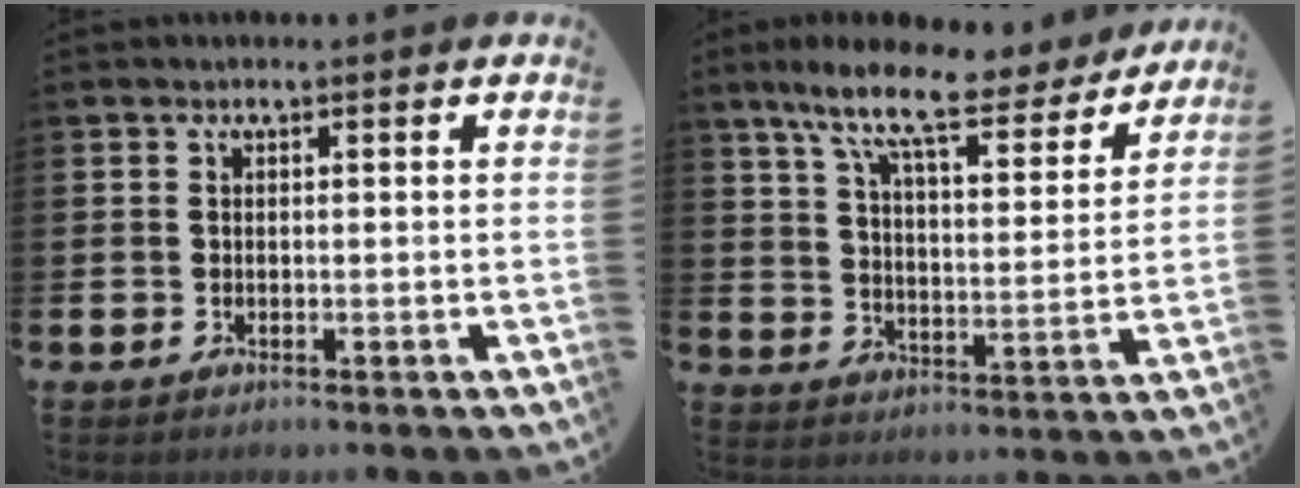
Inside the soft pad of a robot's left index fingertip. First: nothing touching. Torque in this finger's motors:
{"motor_torque": [0.98, -1.16, 0.93, 0.21]}